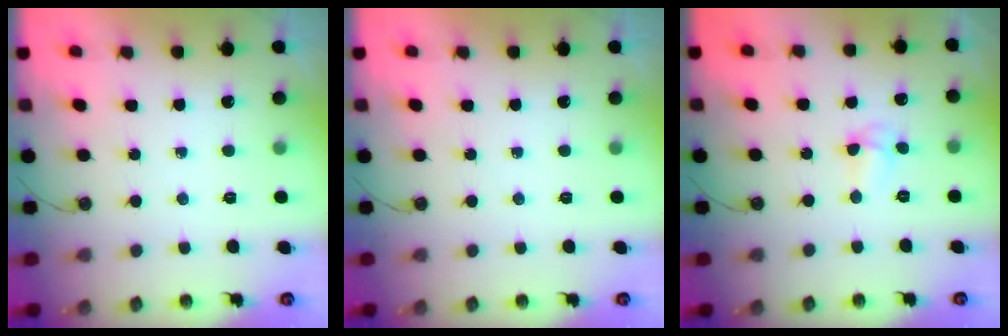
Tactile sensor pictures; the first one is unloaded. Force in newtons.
{"total": 0.0}
{"total": 4.8, "press": 4.6, "slide": 1.3}